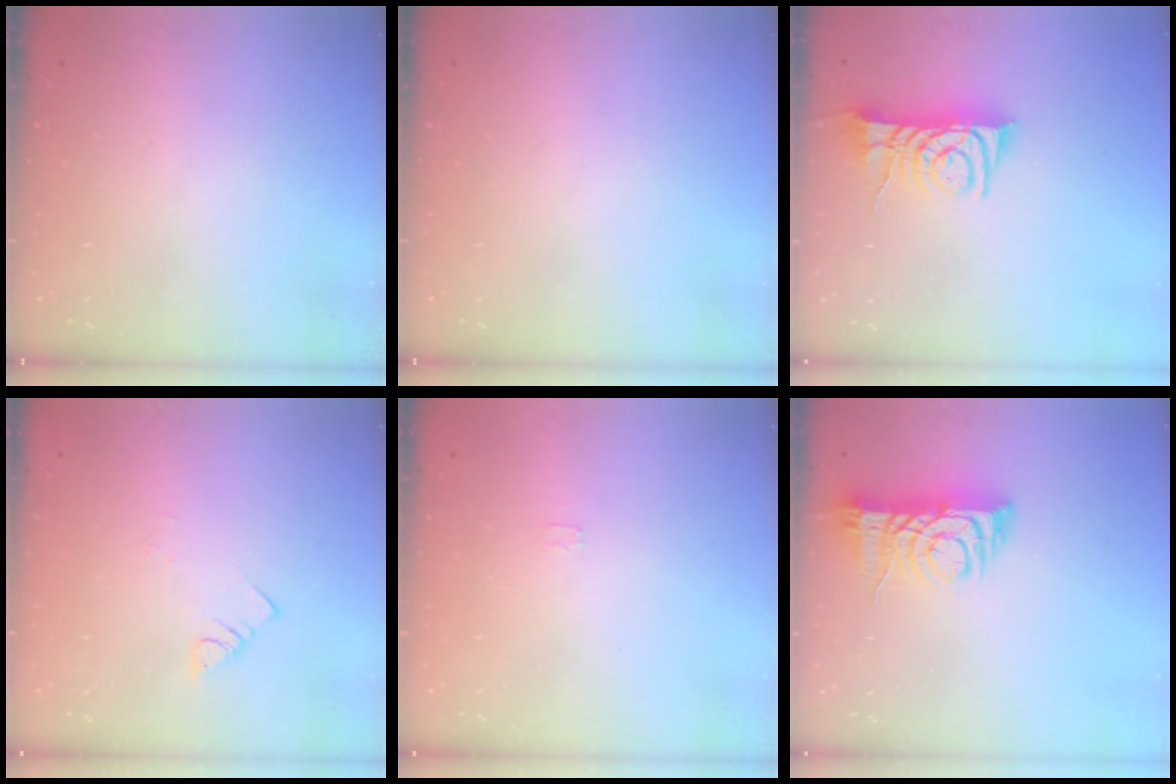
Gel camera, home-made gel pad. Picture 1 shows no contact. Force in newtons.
{"total": 0.0}
{"total": 8.6, "press": 8.6, "slide": 0.3}
{"total": 1.5, "press": 1.5, "slide": 0.3}
{"total": 2.4, "press": 2.4, "slide": 0.4}
{"total": 9.1, "press": 9.1, "slide": 1.0}